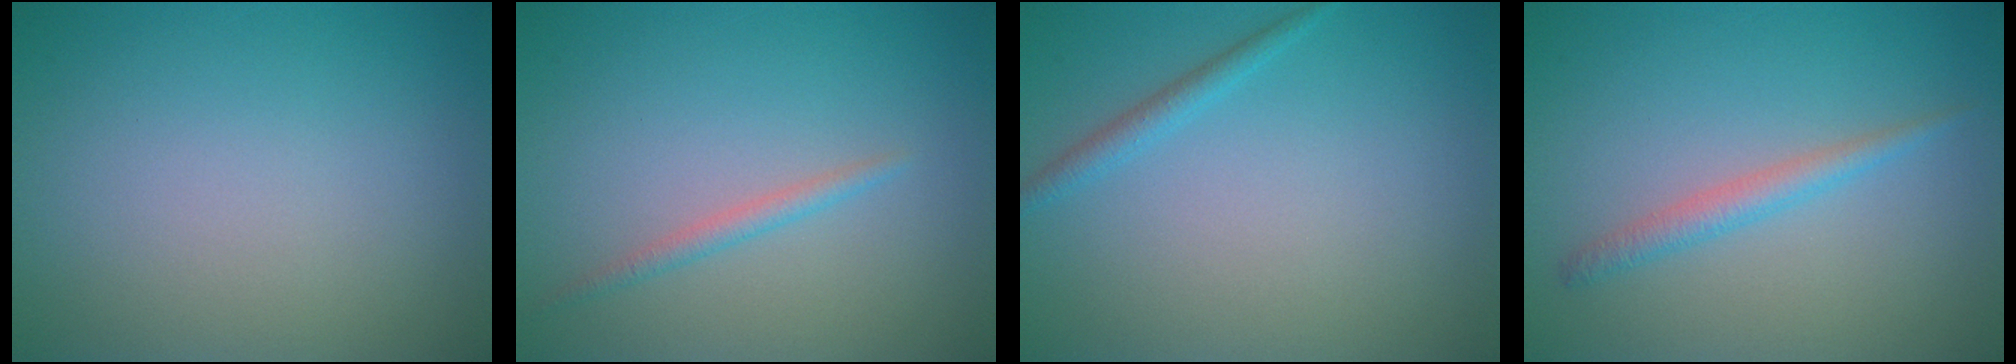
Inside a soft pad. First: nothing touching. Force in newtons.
{"total": 1.2, "press": 1.2, "slide": 0.0}
{"total": 1.3, "press": 1.3, "slide": 0.1}
{"total": 1.8, "press": 1.8, "slide": 0.1}